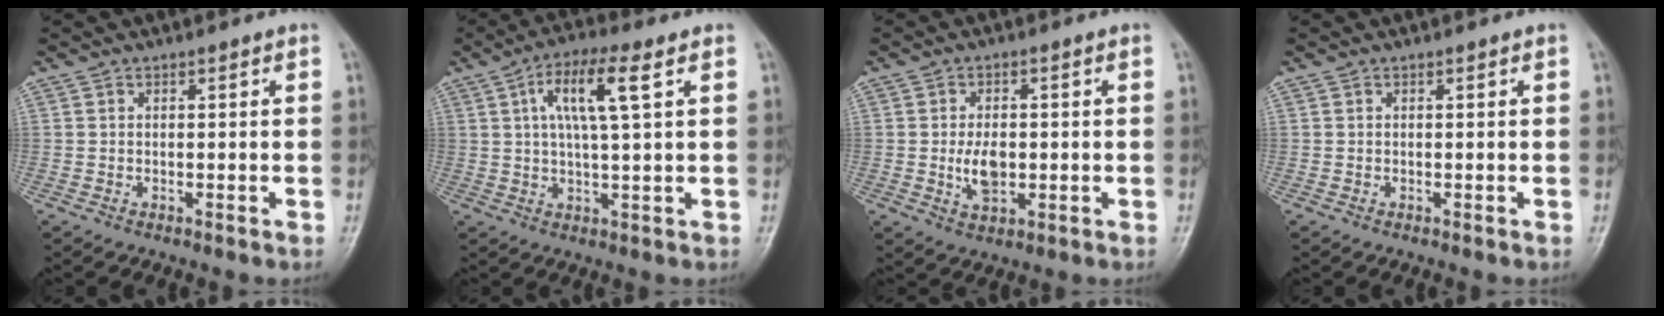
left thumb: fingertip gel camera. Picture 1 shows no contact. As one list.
[{"total": 9.3, "force": [3.2, 1.9, 8.6], "torque": [-0.170, 0.007, 0.056]}, {"total": 5.6, "force": [-0.5, 3.3, 4.4], "torque": [-0.069, -0.003, -0.007]}, {"total": 0.0}]